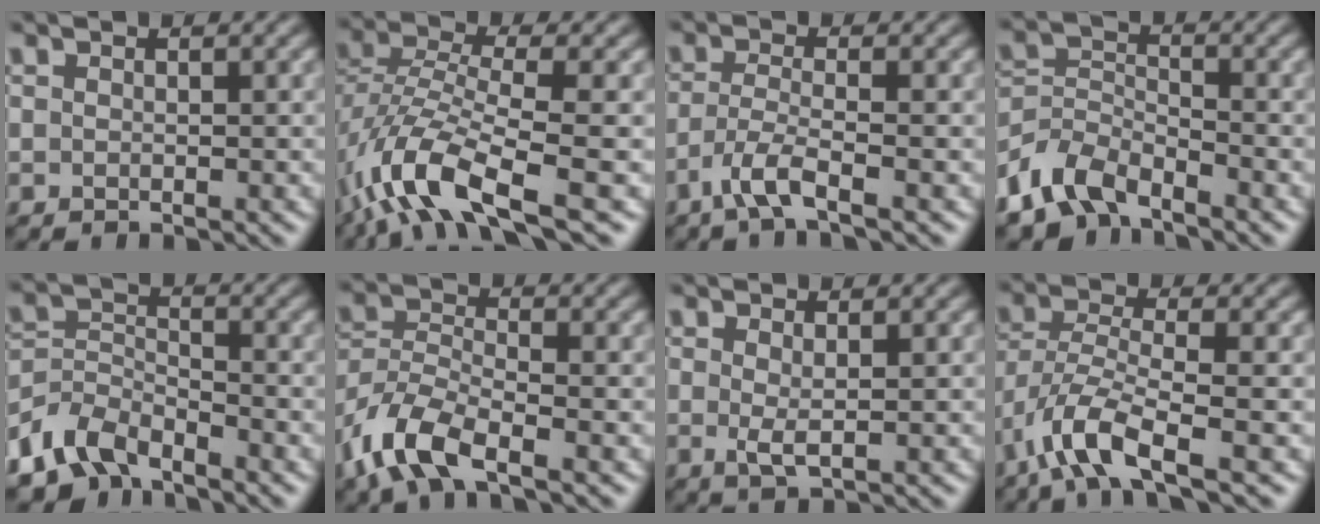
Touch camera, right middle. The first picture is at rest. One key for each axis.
{"total": 9.0, "fx": -4.8, "fy": 3.0, "fz": 7.0, "tx": -0.148, "ty": 0.002, "tz": -0.103}
{"total": 3.2, "fx": -2.1, "fy": 0.4, "fz": 2.4, "tx": -0.054, "ty": 0.000, "tz": -0.052}
{"total": 5.7, "fx": -4.4, "fy": 2.6, "fz": 2.3, "tx": -0.049, "ty": -0.004, "tz": -0.099}
{"total": 5.7, "fx": -4.7, "fy": 2.6, "fz": 2.0, "tx": -0.038, "ty": -0.006, "tz": -0.102}
{"total": 6.6, "fx": -4.3, "fy": 2.6, "fz": 4.4, "tx": -0.097, "ty": -0.006, "tz": -0.096}
{"total": 1.6, "fx": 0.2, "fy": 0.4, "fz": 1.5, "tx": -0.032, "ty": -0.002, "tz": 0.004}
{"total": 5.8, "fx": -3.5, "fy": 1.5, "fz": 4.4, "tx": -0.095, "ty": -0.003, "tz": -0.078}